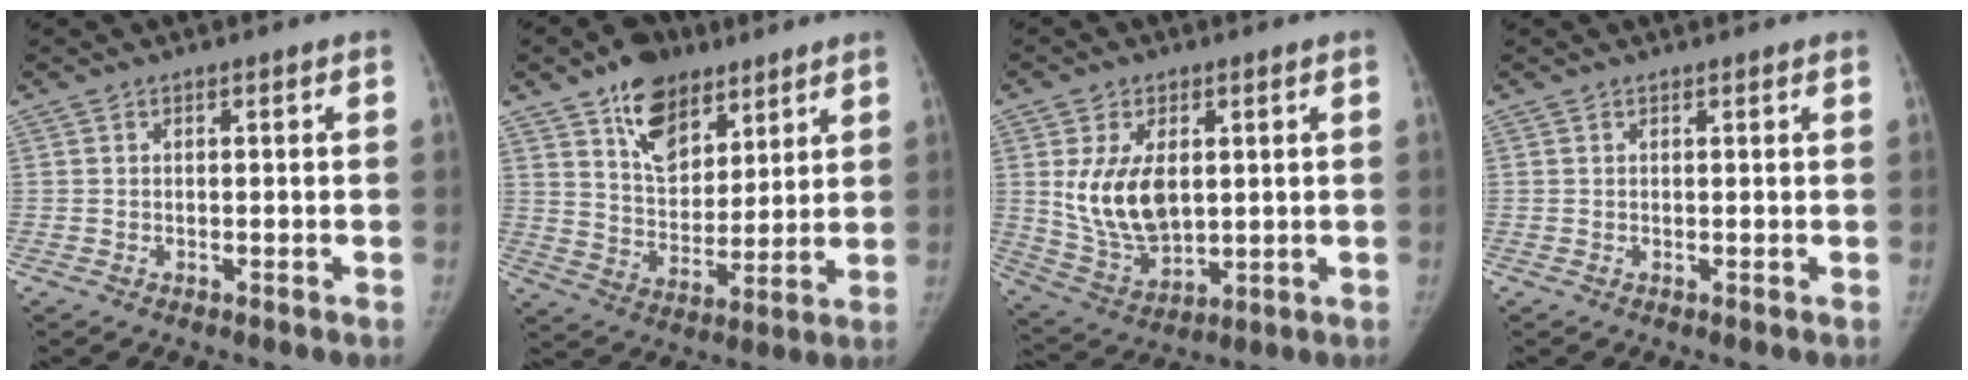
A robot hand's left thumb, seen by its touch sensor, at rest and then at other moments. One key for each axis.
{"total": 14.0, "fx": 8.8, "fy": 8.4, "fz": 6.9, "tx": -0.074, "ty": -0.046, "tz": 0.152}
{"total": 12.1, "fx": 2.0, "fy": 7.3, "fz": 9.5, "tx": -0.157, "ty": -0.018, "tz": 0.054}
{"total": 1.1, "fx": 1.0, "fy": 0.2, "fz": 0.4, "tx": -0.001, "ty": 0.004, "tz": 0.014}